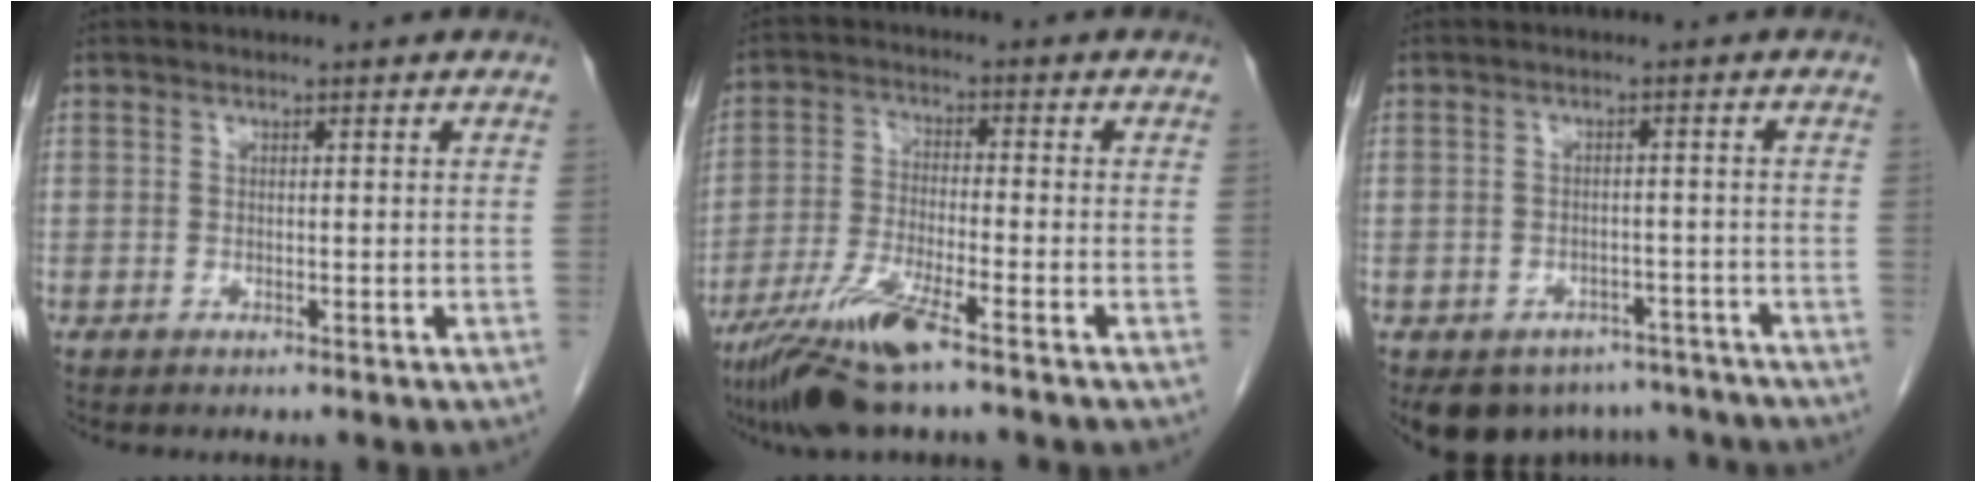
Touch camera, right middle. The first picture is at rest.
{"total": 9.9, "force": [-6.7, 0.6, 7.3], "torque": [-0.151, -0.026, -0.126]}
{"total": 9.5, "force": [-7.5, 5.5, 1.5], "torque": [-0.013, 0.011, -0.089]}